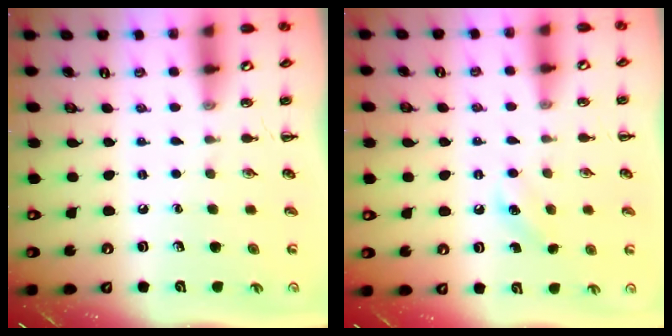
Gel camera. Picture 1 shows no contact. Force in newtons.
{"total": 6.3, "press": 6.1, "slide": 1.7}